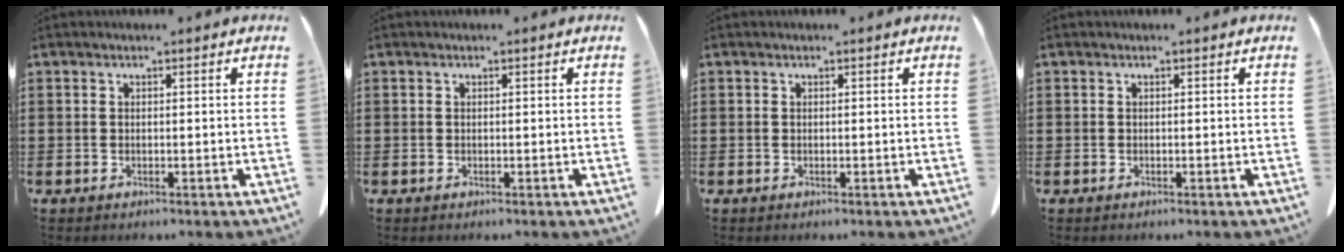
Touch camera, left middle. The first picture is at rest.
{"total": 0.0}
{"total": 0.0}
{"total": 0.0}